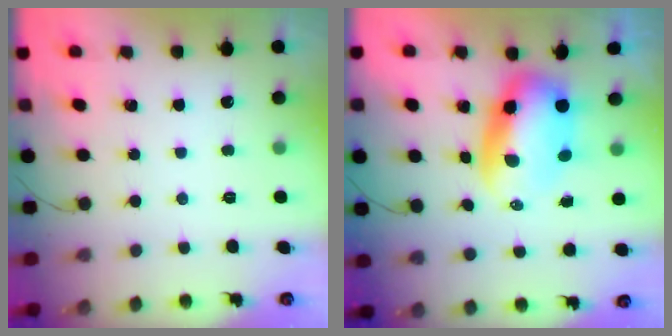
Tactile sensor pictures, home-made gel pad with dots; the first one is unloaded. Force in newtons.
{"total": 7.6, "press": 7.4, "slide": 1.9}